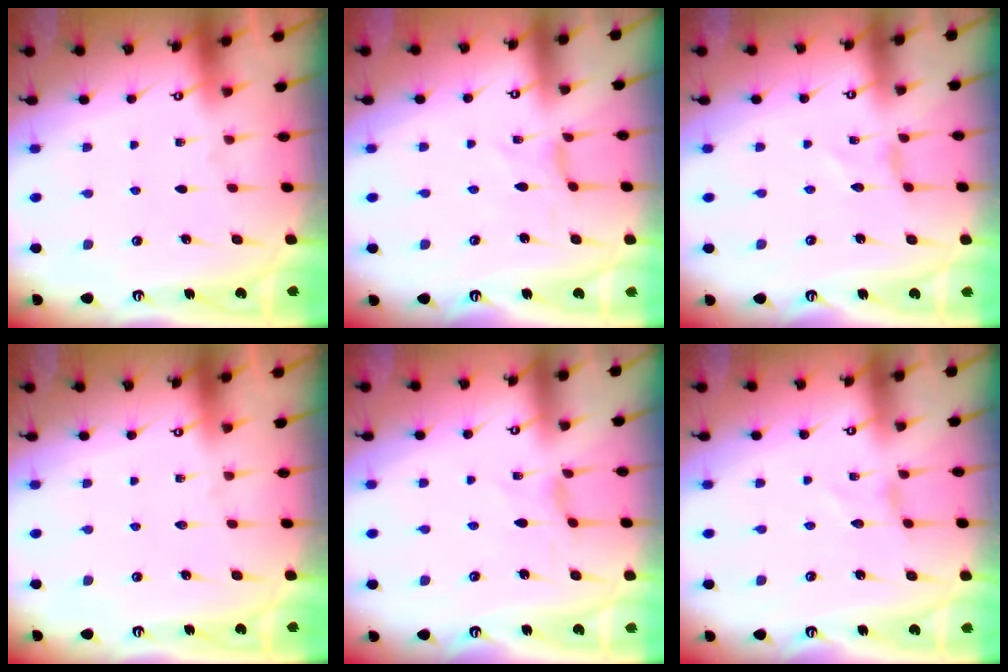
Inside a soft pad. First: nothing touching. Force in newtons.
{"total": 0.0}
{"total": 0.0}
{"total": 0.0}
{"total": 1.3, "press": 1.3, "slide": 0.3}
{"total": 0.0}